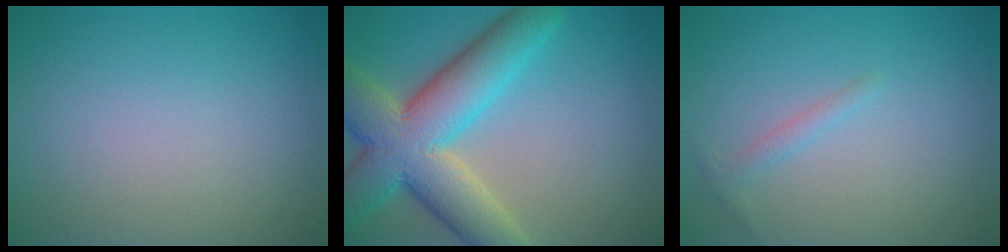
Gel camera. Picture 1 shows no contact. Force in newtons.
{"total": 10.8, "press": 10.8, "slide": 0.7}
{"total": 1.1, "press": 1.1, "slide": 0.1}